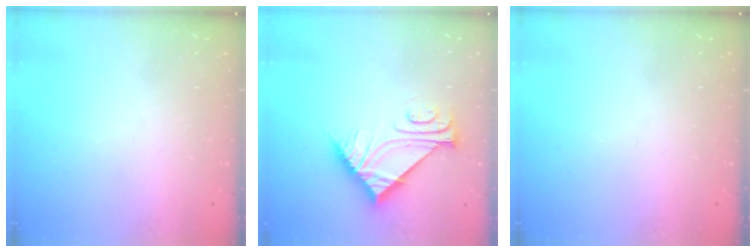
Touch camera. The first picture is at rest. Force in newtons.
{"total": 9.3, "press": 9.3, "slide": 0.5}
{"total": 0.0}